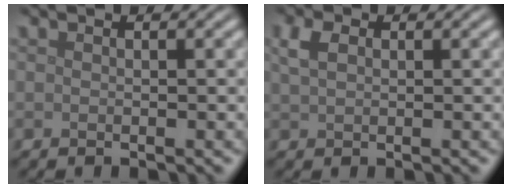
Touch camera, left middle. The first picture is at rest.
{"total": 2.1, "force": [0.9, 1.4, 1.3], "torque": [-0.033, 0.005, 0.016]}